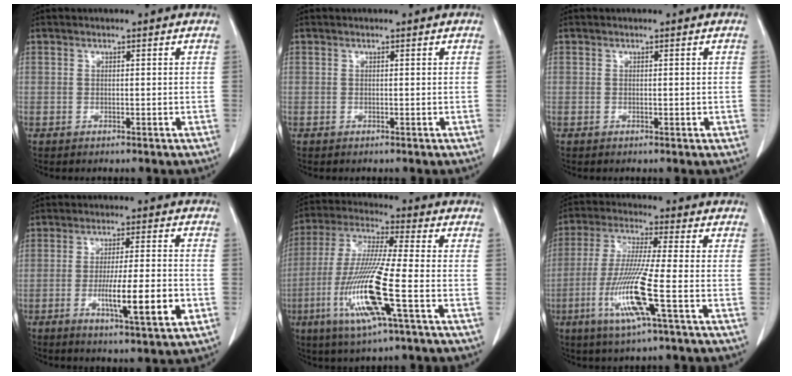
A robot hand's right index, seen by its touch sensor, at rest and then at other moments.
{"total": 0.0}
{"total": 0.8, "force": [-0.1, 0.5, 0.7], "torque": [-0.010, 0.000, 0.002]}
{"total": 10.9, "force": [-3.1, 0.8, 10.4], "torque": [-0.168, -0.013, -0.049]}
{"total": 15.0, "force": [-4.7, 0.2, 14.2], "torque": [-0.299, -0.019, -0.095]}
{"total": 11.8, "force": [-3.9, -0.3, 11.1], "torque": [-0.232, -0.020, -0.082]}